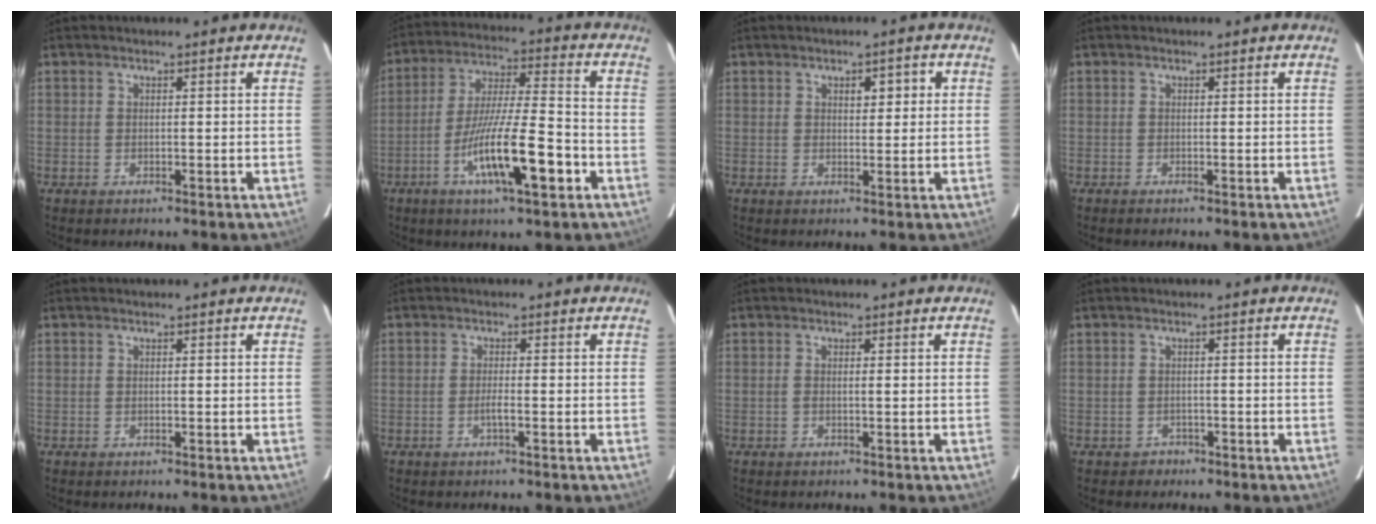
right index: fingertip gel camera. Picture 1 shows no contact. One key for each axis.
{"total": 14.3, "fx": -5.7, "fy": 1.5, "fz": 13.0, "tx": -0.237, "ty": -0.010, "tz": -0.100}
{"total": 2.7, "fx": 0.9, "fy": 1.3, "fz": 2.2, "tx": -0.030, "ty": 0.009, "tz": 0.014}
{"total": 0.9, "fx": -0.8, "fy": 0.1, "fz": 0.5, "tx": -0.009, "ty": -0.002, "tz": -0.009}
{"total": 0.0}
{"total": 1.5, "fx": -0.6, "fy": 0.0, "fz": 1.4, "tx": -0.028, "ty": 0.000, "tz": -0.013}
{"total": 0.6, "fx": -0.1, "fy": 0.0, "fz": 0.6, "tx": -0.015, "ty": 0.000, "tz": -0.003}
{"total": 1.3, "fx": -0.9, "fy": 1.0, "fz": -0.2, "tx": 0.000, "ty": 0.004, "tz": -0.017}